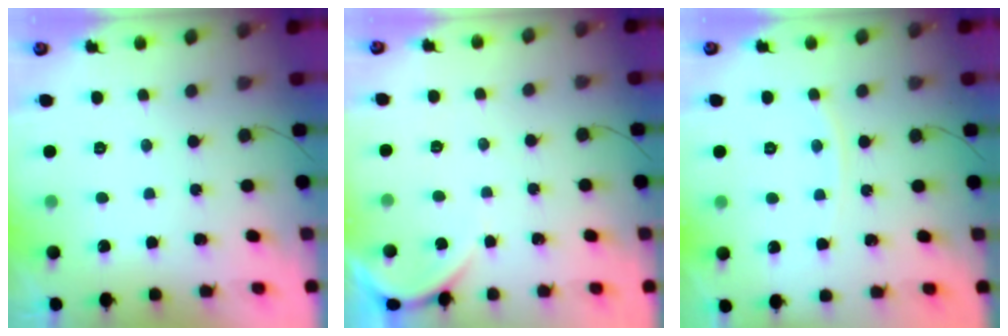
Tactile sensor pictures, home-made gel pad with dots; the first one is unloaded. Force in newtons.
{"total": 1.6, "press": 1.6, "slide": 0.4}
{"total": 4.0, "press": 4.0, "slide": 0.5}